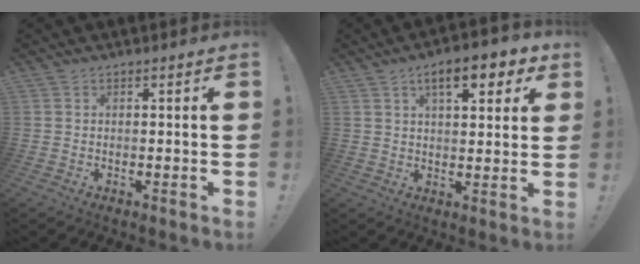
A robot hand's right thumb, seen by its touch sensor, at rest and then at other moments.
{"total": 9.8, "force": [4.7, 3.7, 7.8], "torque": [-0.105, -0.012, 0.074]}